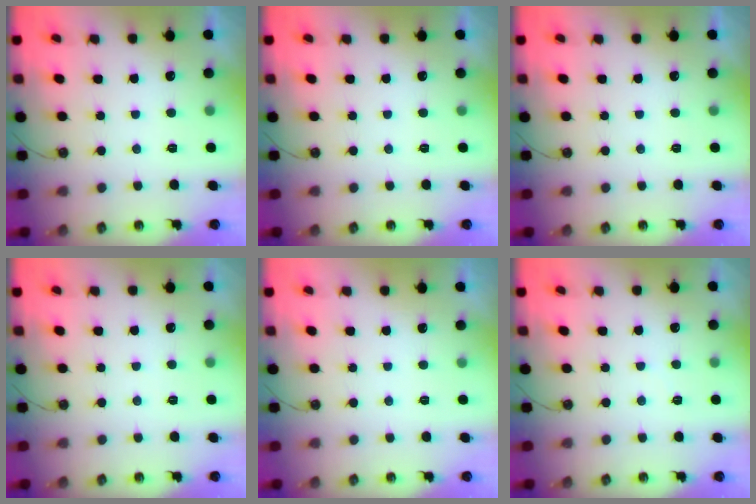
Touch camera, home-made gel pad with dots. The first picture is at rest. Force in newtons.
{"total": 0.0}
{"total": 0.0}
{"total": 2.0, "press": 1.9, "slide": 0.5}
{"total": 0.0}
{"total": 2.4, "press": 2.4, "slide": 0.4}